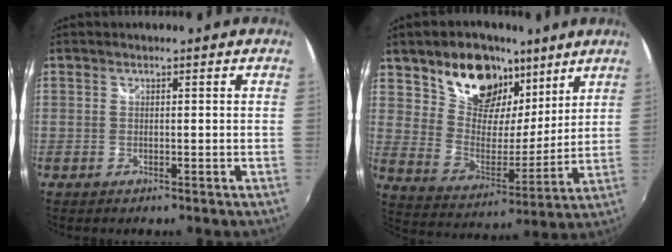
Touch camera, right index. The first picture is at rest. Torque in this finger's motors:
{"motor_torque": [1.08, 1.05, 0.37, 0.07]}